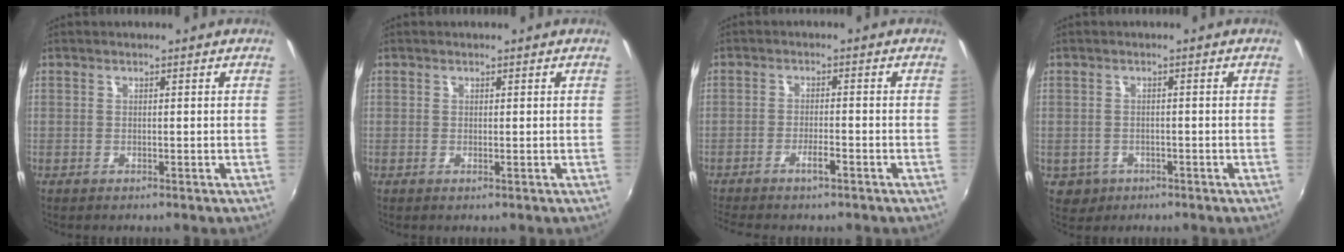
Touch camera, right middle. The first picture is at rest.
{"total": 0.0}
{"total": 3.7, "force": [-2.8, 0.2, 2.4], "torque": [-0.058, 0.001, -0.052]}
{"total": 3.9, "force": [-1.3, 3.5, 1.3], "torque": [-0.037, -0.002, -0.010]}